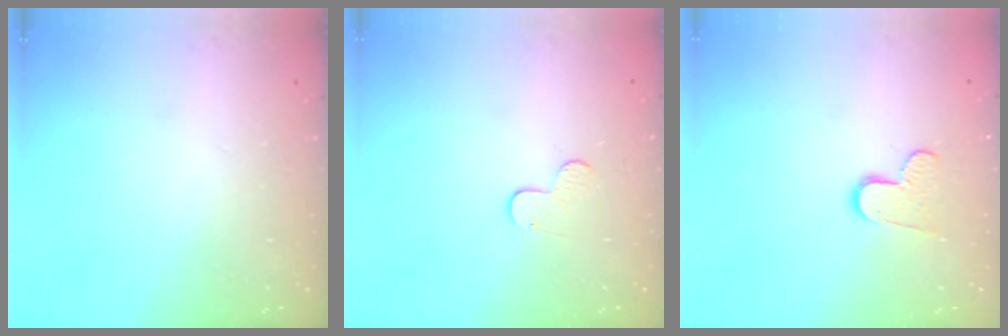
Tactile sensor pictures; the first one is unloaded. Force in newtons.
{"total": 3.7, "press": 3.7, "slide": 0.4}
{"total": 8.4, "press": 8.3, "slide": 0.2}